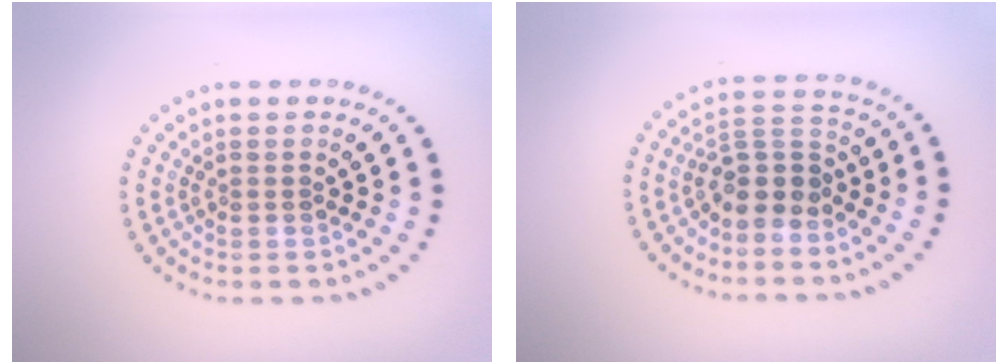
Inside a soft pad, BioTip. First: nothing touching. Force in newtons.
{"total": 3.4, "press": 2.8, "slide": 1.9}